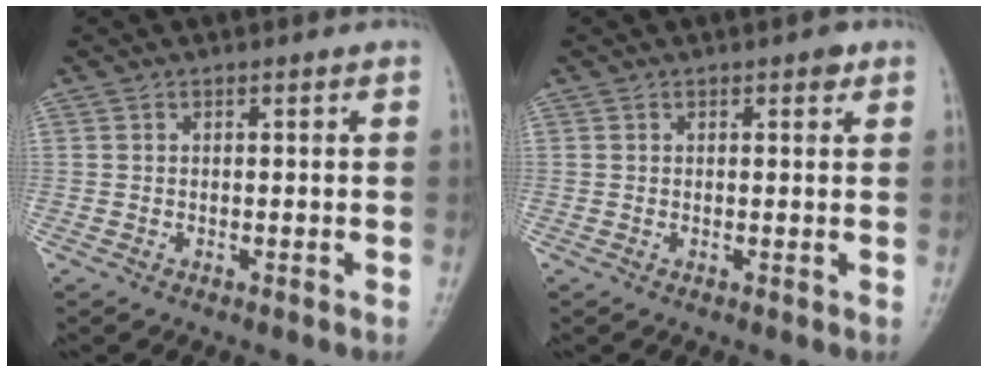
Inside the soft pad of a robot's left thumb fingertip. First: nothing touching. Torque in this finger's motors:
{"motor_torque": [2.57, 2.46, 0.24, 0.16, 0.02]}